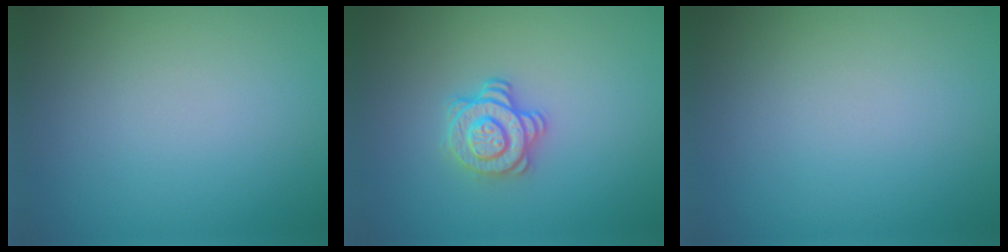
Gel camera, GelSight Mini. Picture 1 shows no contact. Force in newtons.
{"total": 2.9, "press": 2.5, "slide": 1.4}
{"total": 0.0}